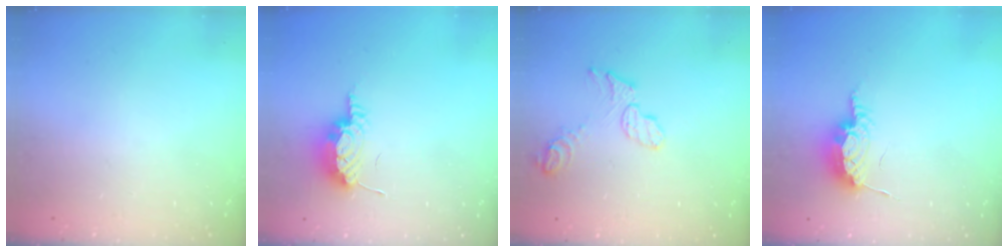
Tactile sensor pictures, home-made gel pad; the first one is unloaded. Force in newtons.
{"total": 8.3, "press": 8.3, "slide": 0.9}
{"total": 7.8, "press": 7.7, "slide": 0.3}
{"total": 8.3, "press": 8.3, "slide": 0.2}